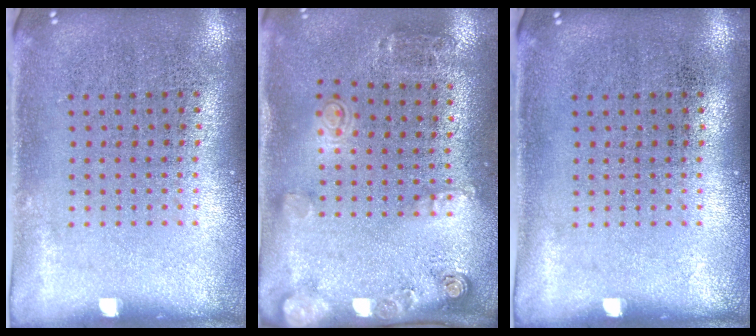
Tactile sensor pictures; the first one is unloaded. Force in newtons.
{"total": 2.0, "press": 1.2, "slide": 1.6}
{"total": 0.0}